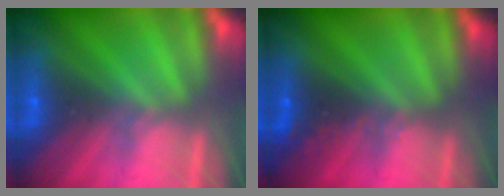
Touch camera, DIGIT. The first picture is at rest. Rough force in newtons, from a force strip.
{"total": 2.4}